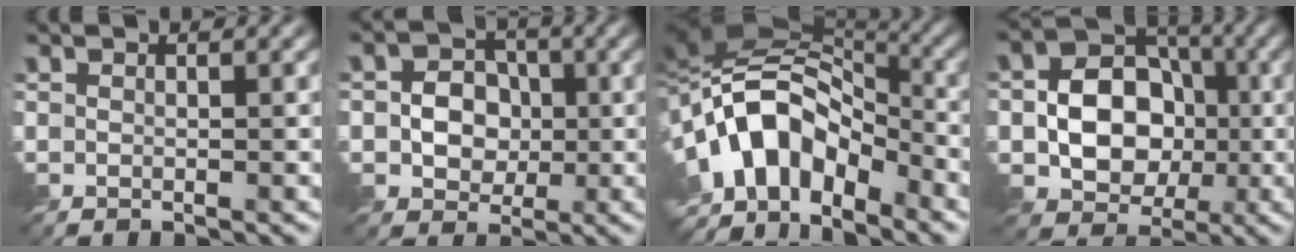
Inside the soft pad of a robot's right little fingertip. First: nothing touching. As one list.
[{"total": 4.7, "force": [-0.1, 4.0, 2.4], "torque": [-0.032, 0.004, -0.013]}, {"total": 11.9, "force": [-4.5, 6.9, 8.6], "torque": [-0.154, 0.017, -0.089]}, {"total": 7.8, "force": [-0.8, 6.2, 4.7], "torque": [-0.058, 0.004, -0.028]}]